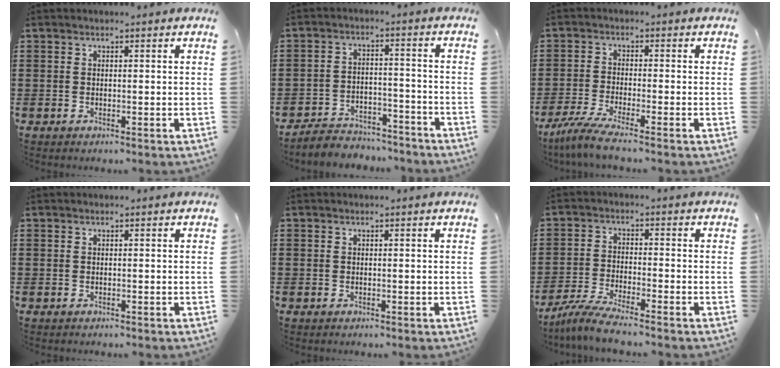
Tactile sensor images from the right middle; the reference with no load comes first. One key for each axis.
{"total": 4.5, "fx": -4.4, "fy": 0.9, "fz": 0.3, "tx": -0.008, "ty": 0.008, "tz": -0.092}
{"total": 4.3, "fx": -3.4, "fy": -0.3, "fz": 2.6, "tx": -0.066, "ty": -0.019, "tz": -0.069}
{"total": 0.0}
{"total": 0.0}
{"total": 5.0, "fx": -4.5, "fy": -0.1, "fz": 2.2, "tx": -0.058, "ty": -0.018, "tz": -0.090}